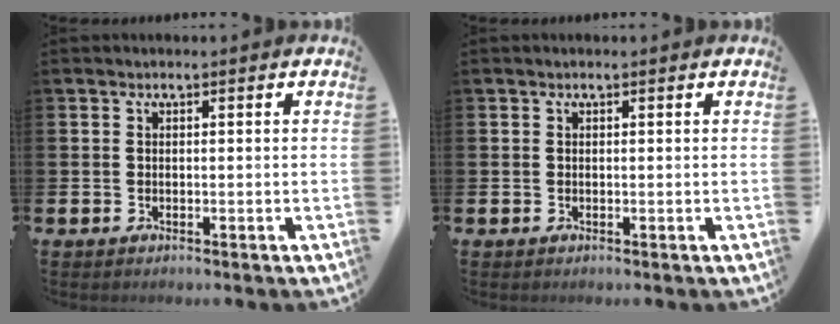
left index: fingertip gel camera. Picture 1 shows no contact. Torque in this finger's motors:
{"motor_torque": [0.84, -1.30, -0.02, -0.01]}